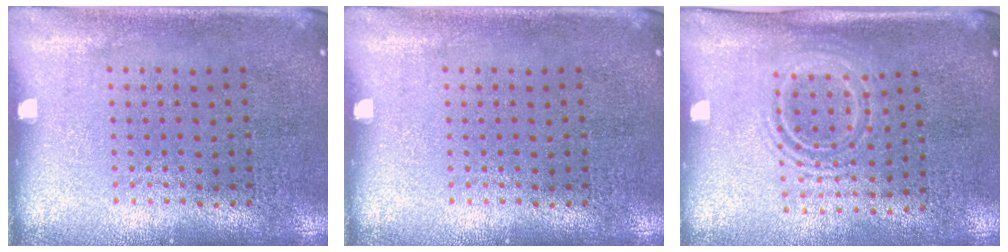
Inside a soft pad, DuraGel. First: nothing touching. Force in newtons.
{"total": 0.0}
{"total": 1.5, "press": 1.2, "slide": 1.0}